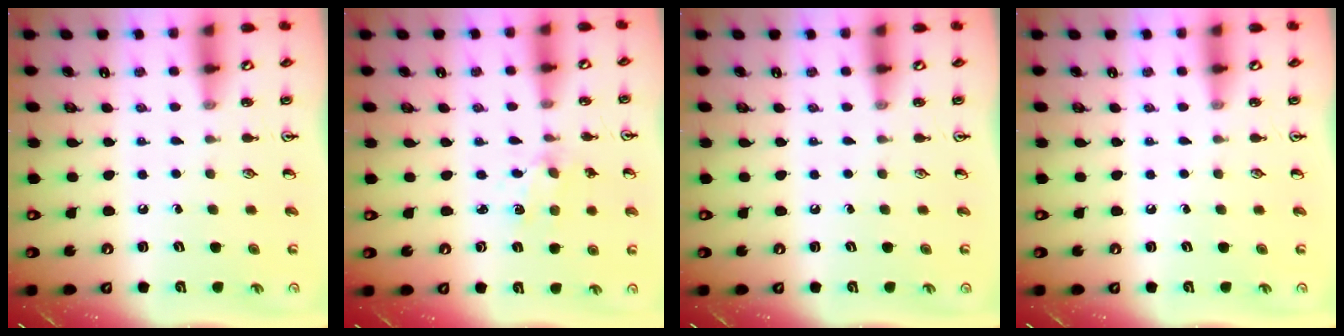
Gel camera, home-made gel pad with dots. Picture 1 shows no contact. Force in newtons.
{"total": 1.7, "press": 1.6, "slide": 0.5}
{"total": 0.0}
{"total": 0.0}